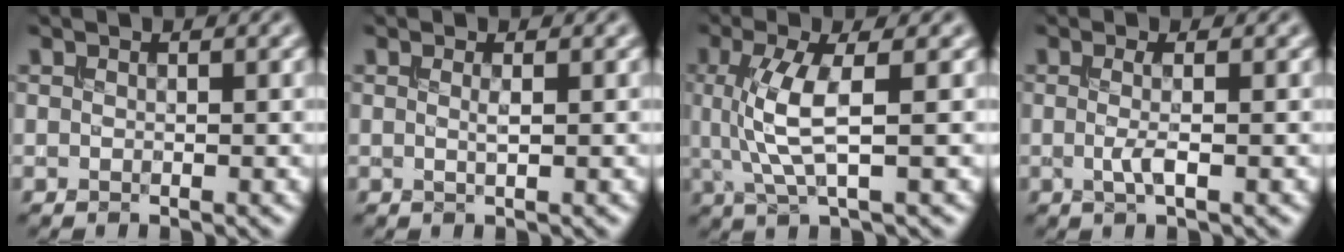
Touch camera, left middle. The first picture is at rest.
{"total": 0.7, "force": [0.1, 0.0, 0.7], "torque": [-0.012, 0.002, 0.001]}
{"total": 4.7, "force": [0.4, 1.0, 4.5], "torque": [-0.106, 0.000, 0.014]}
{"total": 1.7, "force": [-0.3, 0.2, 1.7], "torque": [-0.037, -0.001, -0.007]}